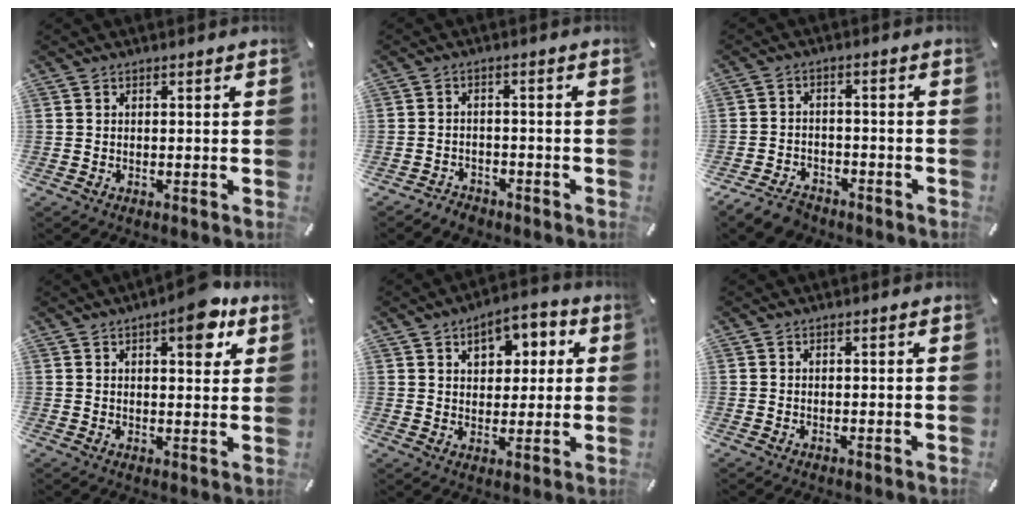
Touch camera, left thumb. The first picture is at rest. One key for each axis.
{"total": 3.2, "fx": -2.6, "fy": 1.8, "fz": 0.5, "tx": -0.017, "ty": 0.013, "tz": -0.054}
{"total": 4.8, "fx": -3.9, "fy": 2.5, "fz": 1.4, "tx": -0.032, "ty": 0.021, "tz": -0.076}
{"total": 8.9, "fx": 4.8, "fy": 3.5, "fz": 6.6, "tx": -0.082, "ty": -0.023, "tz": 0.073}
{"total": 7.7, "fx": 3.3, "fy": 5.8, "fz": 3.9, "tx": -0.047, "ty": -0.008, "tz": 0.050}
{"total": 0.0}